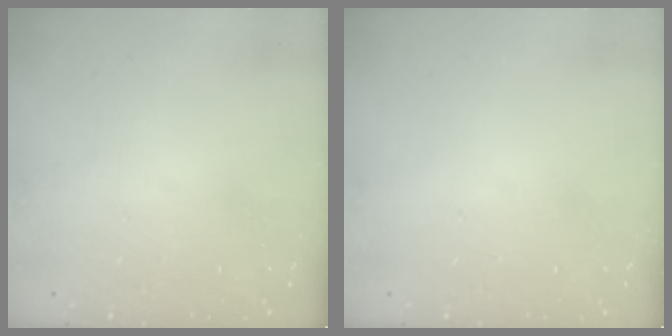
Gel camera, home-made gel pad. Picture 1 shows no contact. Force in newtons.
{"total": 0.0}